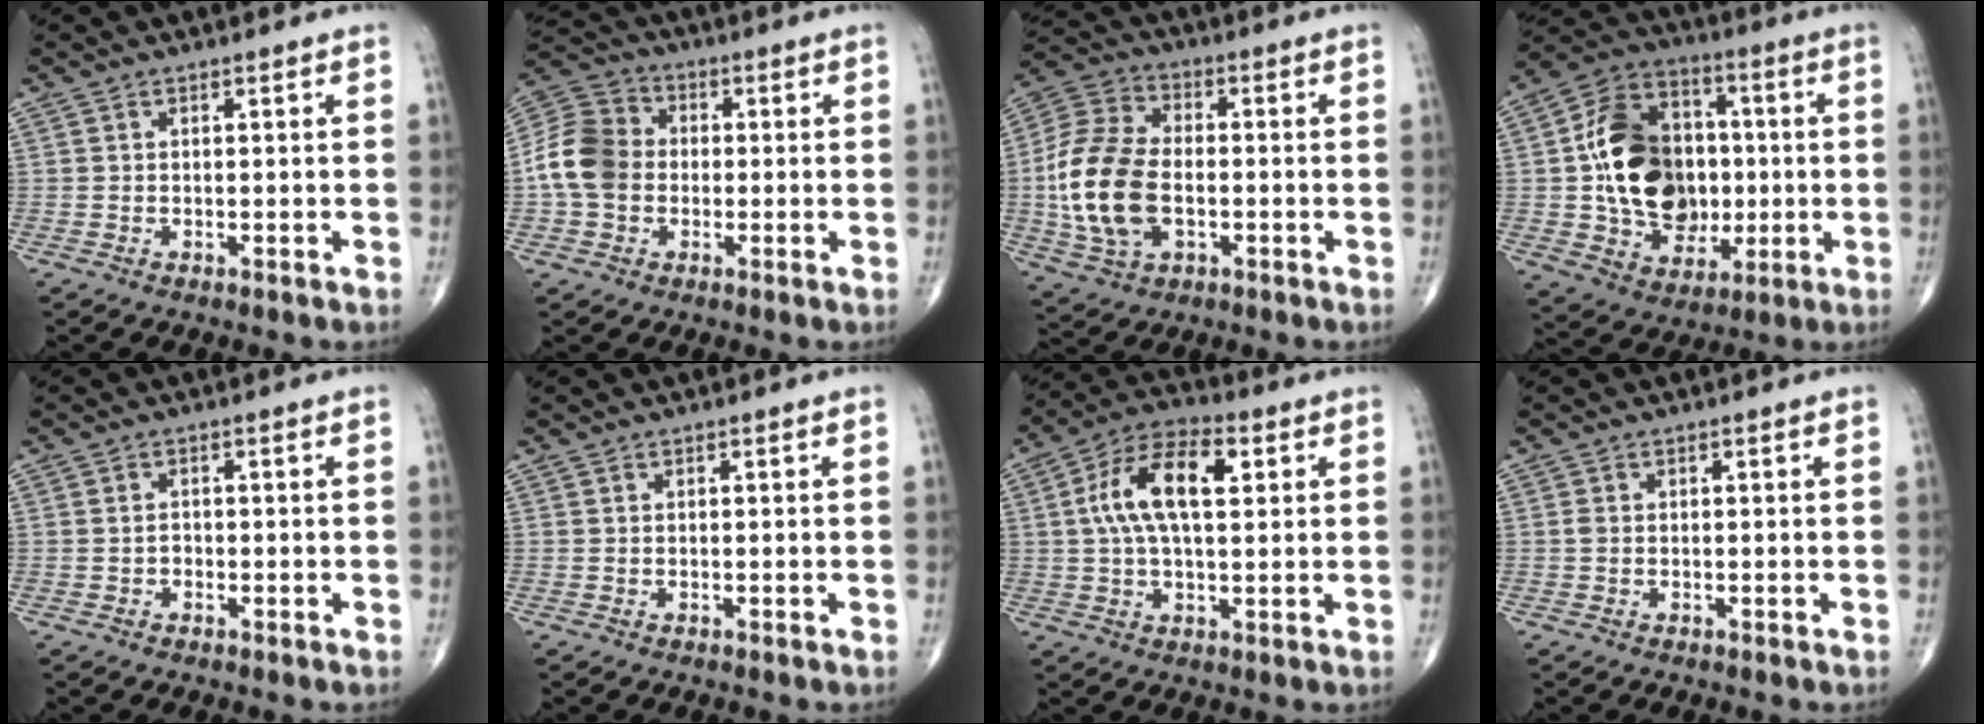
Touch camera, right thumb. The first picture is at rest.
{"total": 10.9, "force": [-1.0, 8.9, 6.3], "torque": [-0.111, 0.034, -0.030]}
{"total": 16.7, "force": [-2.2, 10.4, 12.8], "torque": [-0.259, 0.015, -0.038]}
{"total": 21.2, "force": [-0.1, 15.6, 14.4], "torque": [-0.205, 0.022, 0.007]}
{"total": 1.2, "force": [-0.5, 1.0, 0.4], "torque": [0.000, 0.005, -0.011]}
{"total": 0.0}
{"total": 12.9, "force": [2.8, 6.3, 10.9], "torque": [-0.202, 0.027, 0.048]}
{"total": 0.7, "force": [-0.1, 0.5, 0.5], "torque": [-0.009, 0.001, -0.004]}